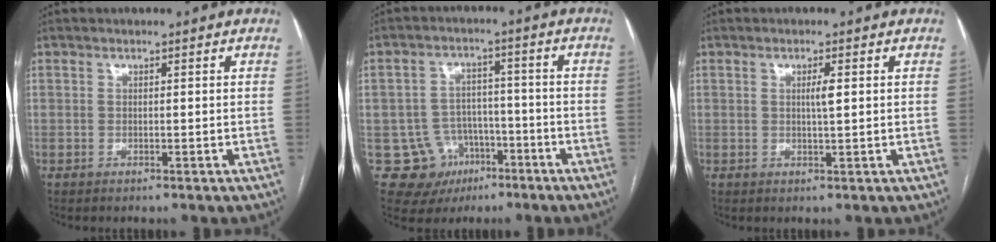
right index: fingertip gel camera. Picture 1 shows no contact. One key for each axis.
{"total": 9.2, "fx": -3.8, "fy": 8.3, "fz": 1.2, "tx": -0.019, "ty": 0.021, "tz": -0.045}
{"total": 2.1, "fx": 0.5, "fy": 0.1, "fz": 2.0, "tx": -0.036, "ty": 0.001, "tz": 0.007}